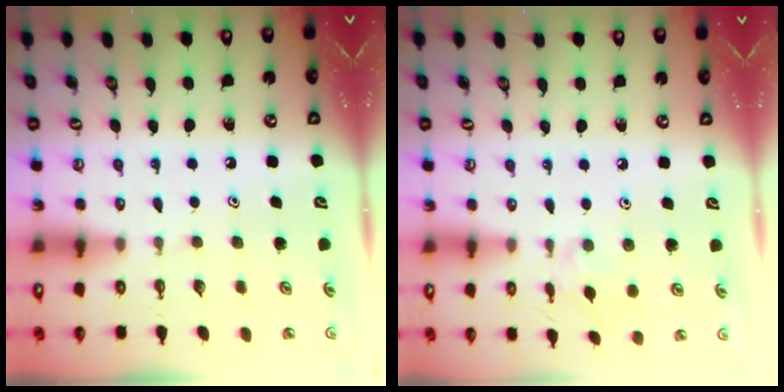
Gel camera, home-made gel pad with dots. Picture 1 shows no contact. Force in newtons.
{"total": 1.8, "press": 1.7, "slide": 0.5}